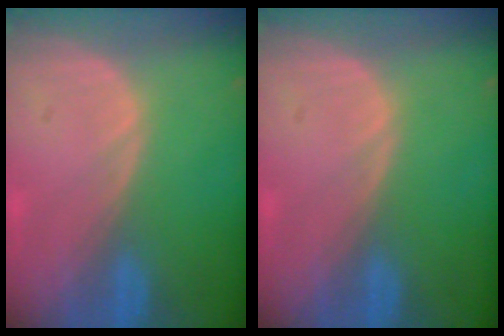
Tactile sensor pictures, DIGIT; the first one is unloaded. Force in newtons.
{"total": 0.0}